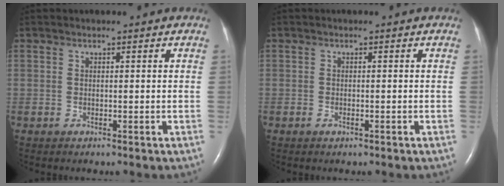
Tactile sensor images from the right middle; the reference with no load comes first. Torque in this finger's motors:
{"motor_torque": [0.00, -0.03, -0.02, -0.01]}